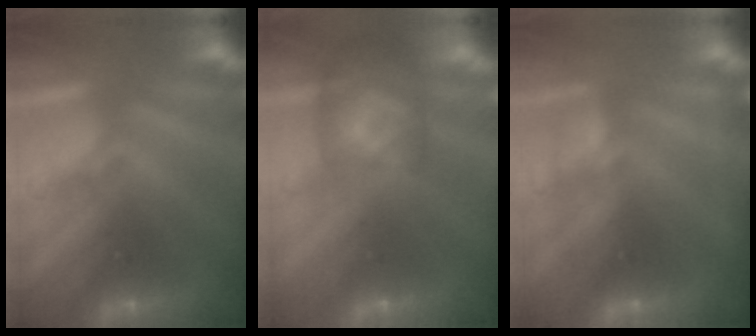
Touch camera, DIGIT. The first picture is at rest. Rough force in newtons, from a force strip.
{"total": 7.0}
{"total": 2.2}